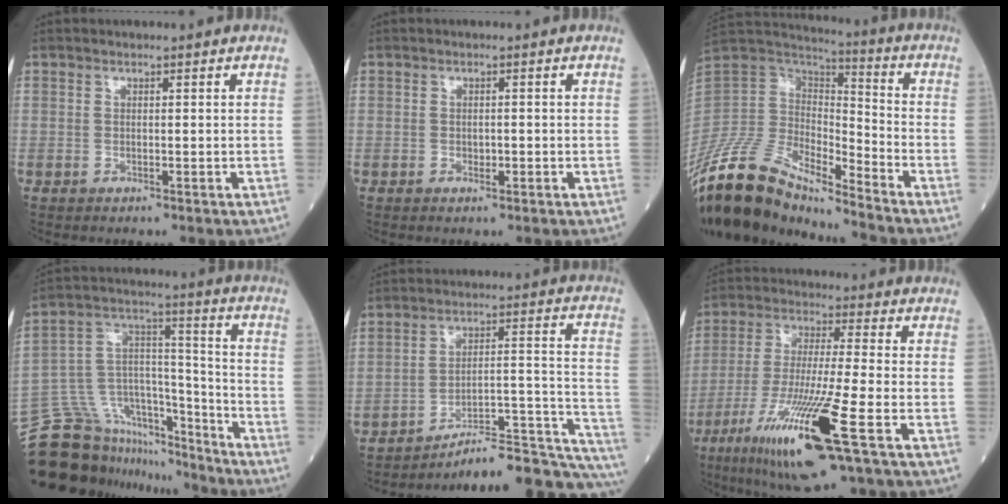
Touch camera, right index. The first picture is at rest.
{"total": 0.9, "force": [-0.3, 0.6, 0.6], "torque": [-0.011, 0.000, -0.003]}
{"total": 17.6, "force": [-14.7, 4.6, 8.5], "torque": [-0.175, 0.024, -0.282]}
{"total": 20.3, "force": [-17.9, 7.6, 5.8], "torque": [-0.124, 0.061, -0.293]}
{"total": 20.1, "force": [-17.7, 2.3, 9.3], "torque": [-0.059, 0.049, -0.246]}
{"total": 17.1, "force": [-7.9, 0.5, 15.2], "torque": [-0.309, -0.042, -0.143]}